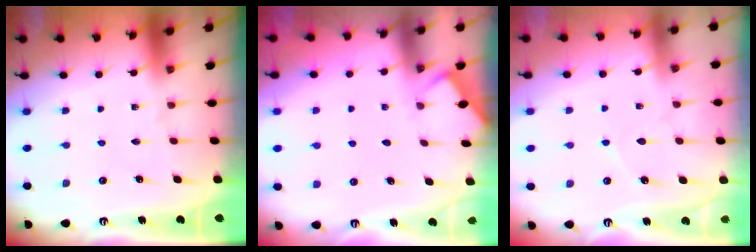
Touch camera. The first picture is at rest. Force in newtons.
{"total": 2.8, "press": 2.8, "slide": 0.3}
{"total": 5.1, "press": 5.0, "slide": 0.6}